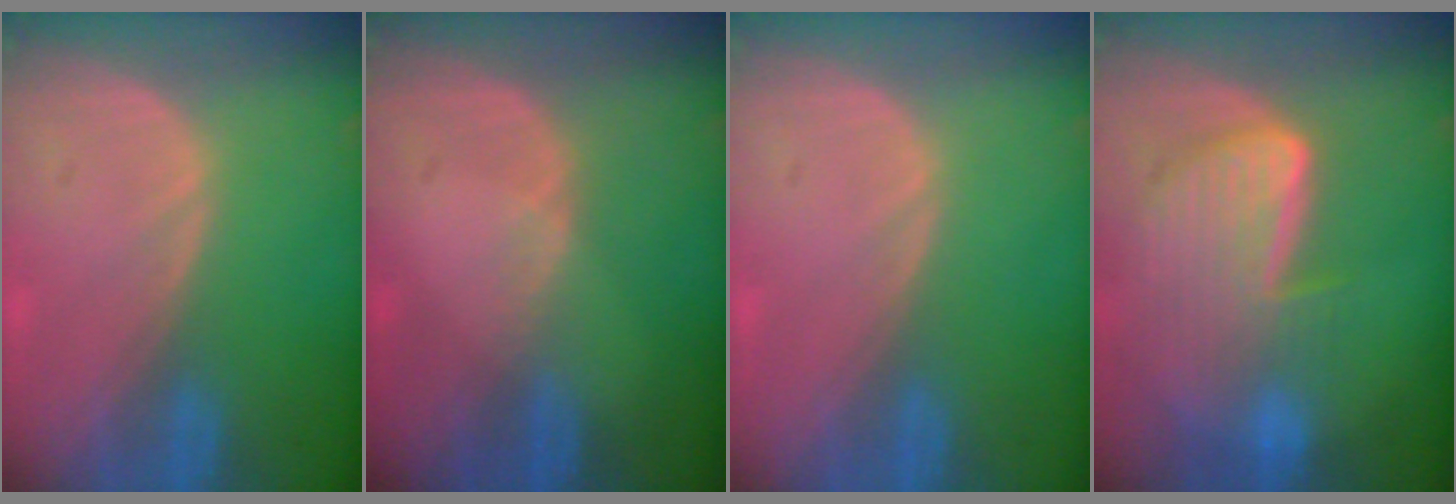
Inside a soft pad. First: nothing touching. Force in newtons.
{"total": 1.1, "press": 0.8, "slide": 0.8}
{"total": 0.0}
{"total": 9.1, "press": 8.0, "slide": 4.3}